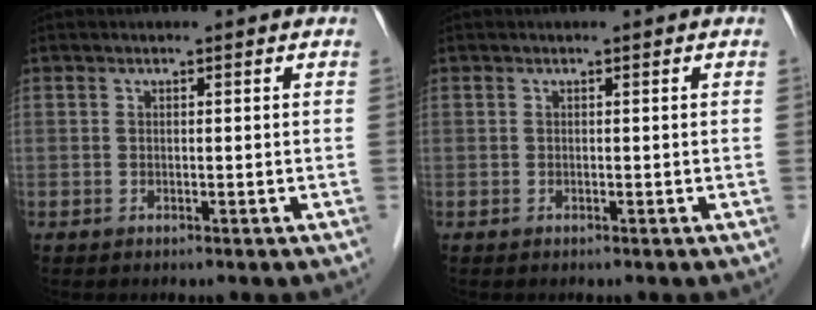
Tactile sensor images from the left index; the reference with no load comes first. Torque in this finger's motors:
{"motor_torque": [0.00, 0.00, -0.04, 0.00]}